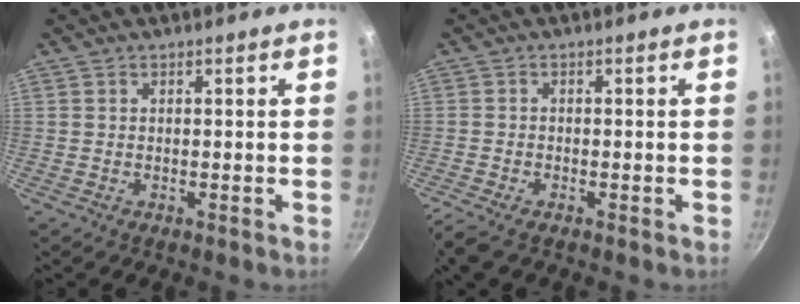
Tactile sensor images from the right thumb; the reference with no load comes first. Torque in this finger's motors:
{"motor_torque": [0.08, 0.08, 0.29, 0.02, 0.27]}